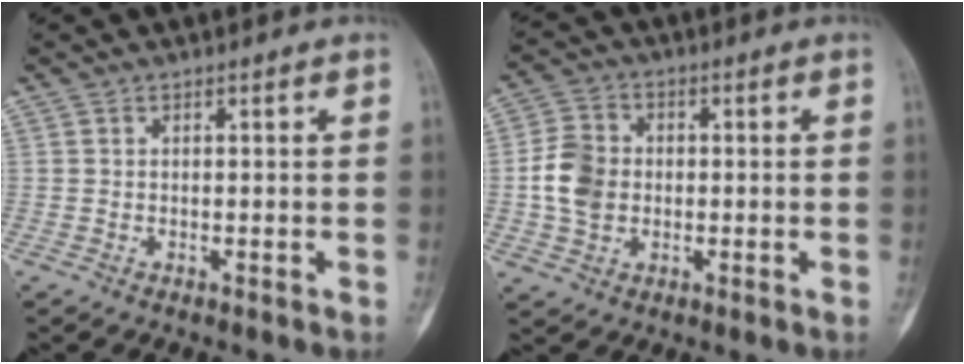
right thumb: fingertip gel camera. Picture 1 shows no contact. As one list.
[{"total": 8.3, "force": [-0.5, 6.7, 4.9], "torque": [-0.079, 0.011, -0.014]}]